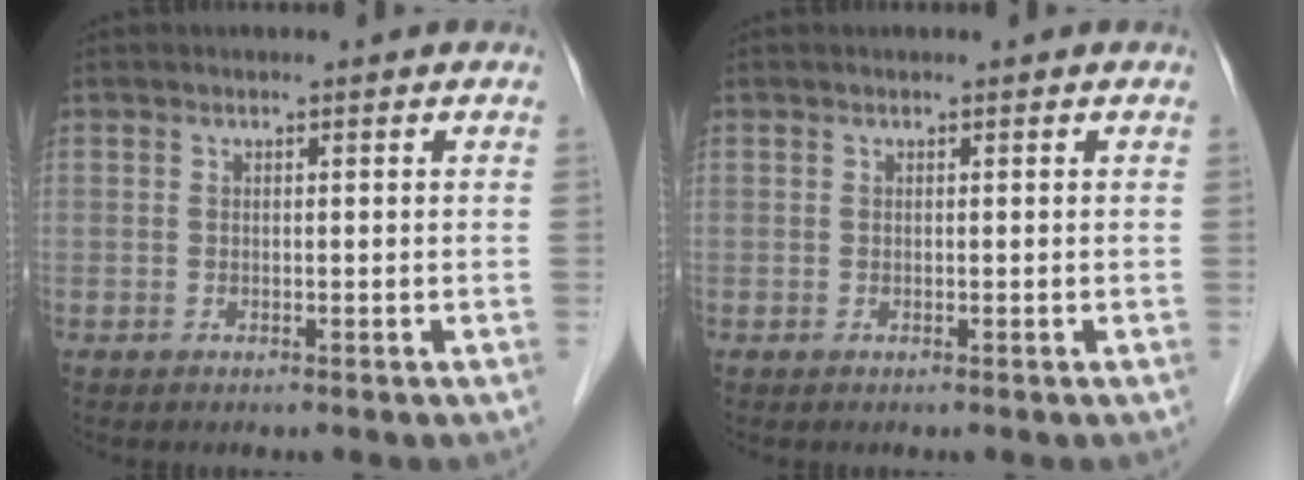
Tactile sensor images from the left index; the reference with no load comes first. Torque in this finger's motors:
{"motor_torque": [0.00, 0.00, 0.00, 0.00]}